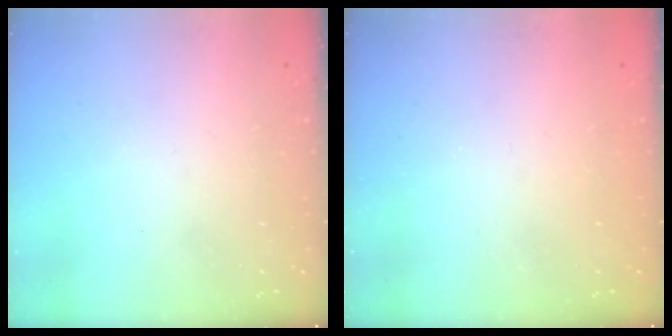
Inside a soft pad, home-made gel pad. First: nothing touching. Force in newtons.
{"total": 1.0, "press": 1.0, "slide": 0.2}